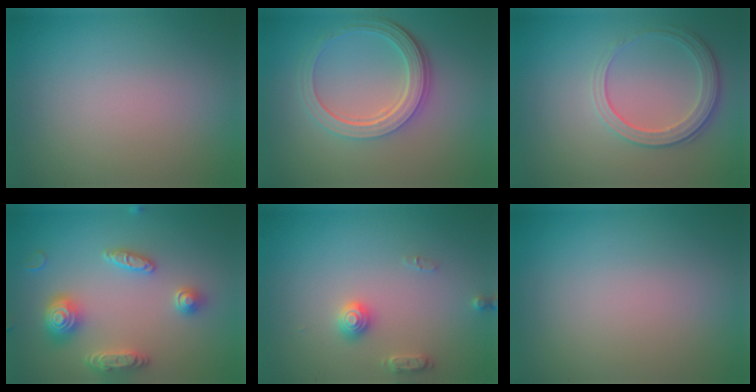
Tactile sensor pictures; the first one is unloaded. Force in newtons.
{"total": 5.2, "press": 3.8, "slide": 3.5}
{"total": 3.2, "press": 2.6, "slide": 1.9}
{"total": 4.2, "press": 4.1, "slide": 1.0}
{"total": 2.2, "press": 2.2, "slide": 0.1}
{"total": 0.0}